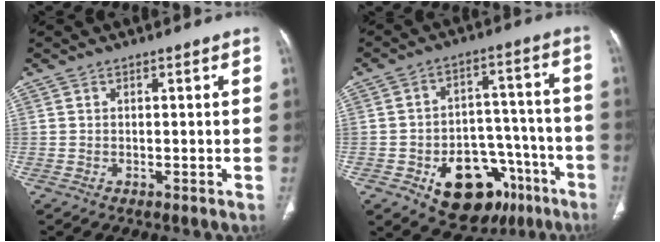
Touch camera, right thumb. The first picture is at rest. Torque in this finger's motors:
{"motor_torque": [4.60, 0.41, 1.24, -1.10, 0.07]}